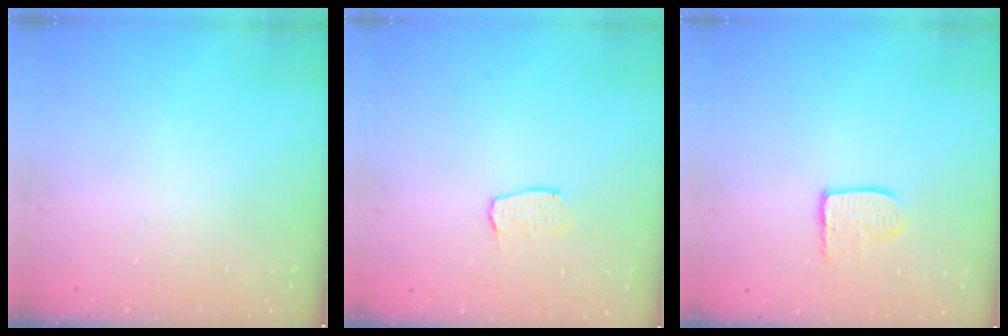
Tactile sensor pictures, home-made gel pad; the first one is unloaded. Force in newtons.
{"total": 3.6, "press": 3.6, "slide": 0.3}
{"total": 5.5, "press": 5.5, "slide": 0.4}